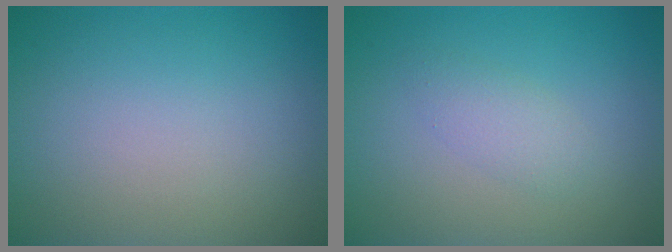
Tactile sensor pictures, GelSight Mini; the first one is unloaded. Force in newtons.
{"total": 1.7, "press": 1.7, "slide": 0.1}